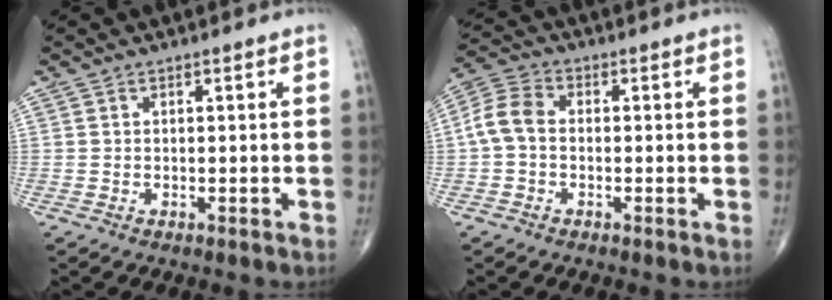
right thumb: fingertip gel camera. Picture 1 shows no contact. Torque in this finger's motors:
{"motor_torque": [-0.27, 0.36, 0.46, -0.19, 0.21]}